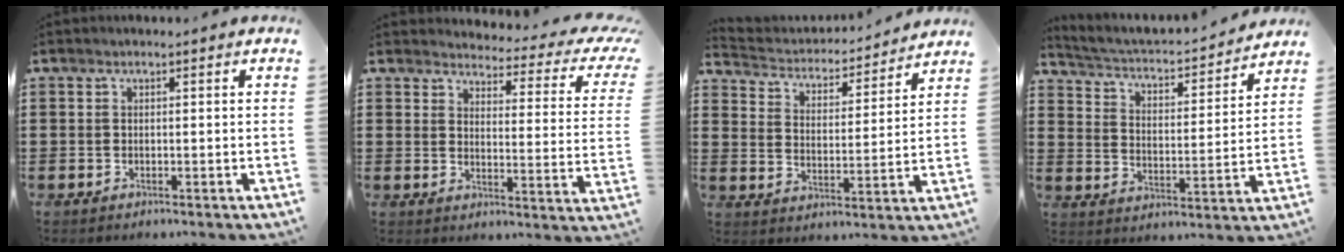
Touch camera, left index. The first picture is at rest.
{"total": 3.6, "force": [3.1, 0.7, 1.8], "torque": [-0.046, -0.028, 0.046]}
{"total": 3.2, "force": [3.1, 0.7, 0.1], "torque": [-0.025, -0.029, 0.045]}
{"total": 2.4, "force": [2.2, 0.4, 0.9], "torque": [-0.035, -0.028, 0.026]}